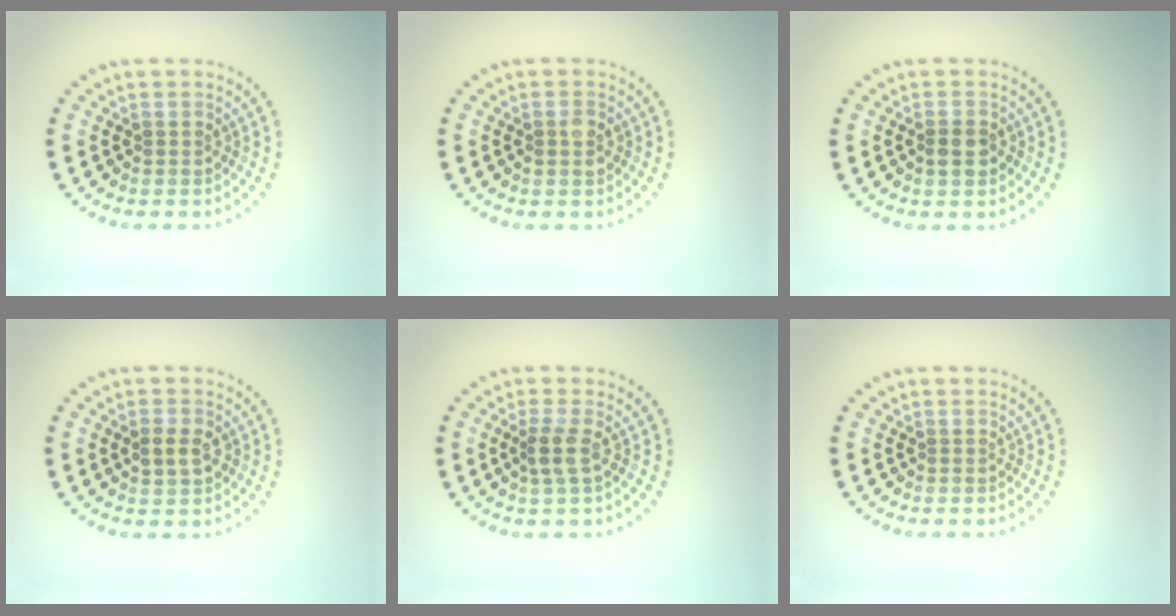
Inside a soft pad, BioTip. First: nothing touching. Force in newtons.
{"total": 1.3, "press": 1.3, "slide": 0.2}
{"total": 1.8, "press": 1.7, "slide": 0.7}
{"total": 2.3, "press": 2.3, "slide": 0.2}
{"total": 1.8, "press": 1.5, "slide": 1.0}
{"total": 0.0}